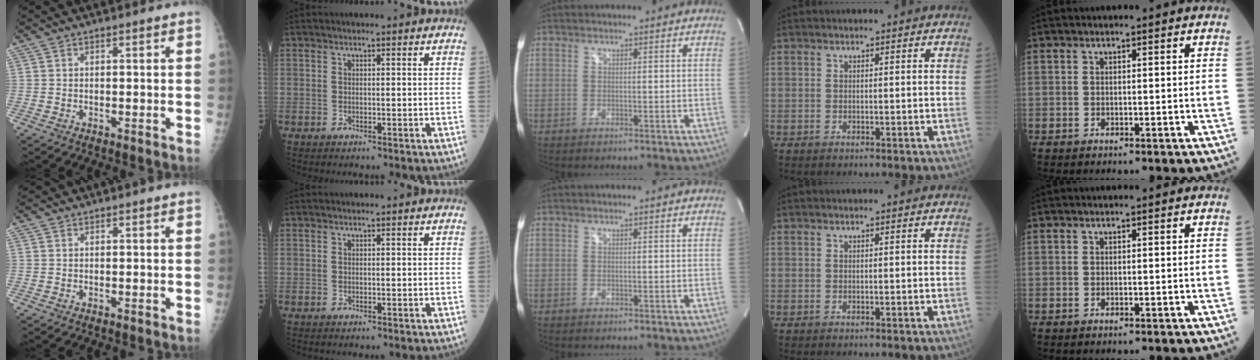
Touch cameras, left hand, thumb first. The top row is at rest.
{}